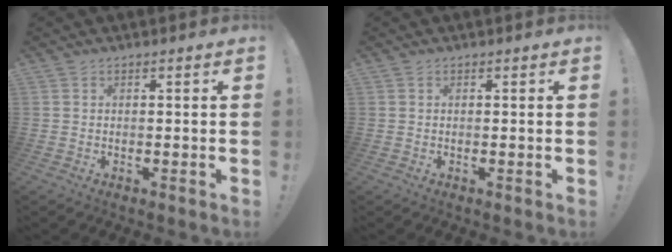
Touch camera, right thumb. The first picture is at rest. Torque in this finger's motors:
{"motor_torque": [0.05, 0.00, -0.27, 0.22, 0.08]}